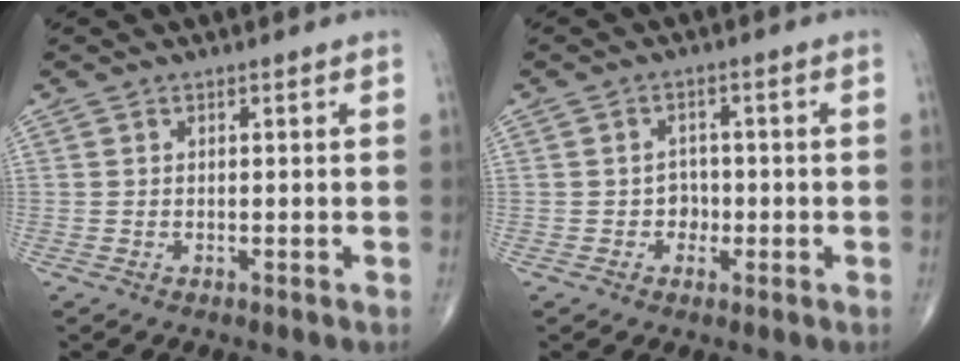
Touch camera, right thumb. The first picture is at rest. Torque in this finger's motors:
{"motor_torque": [-0.13, 0.25, 0.29, 0.00, -0.05]}